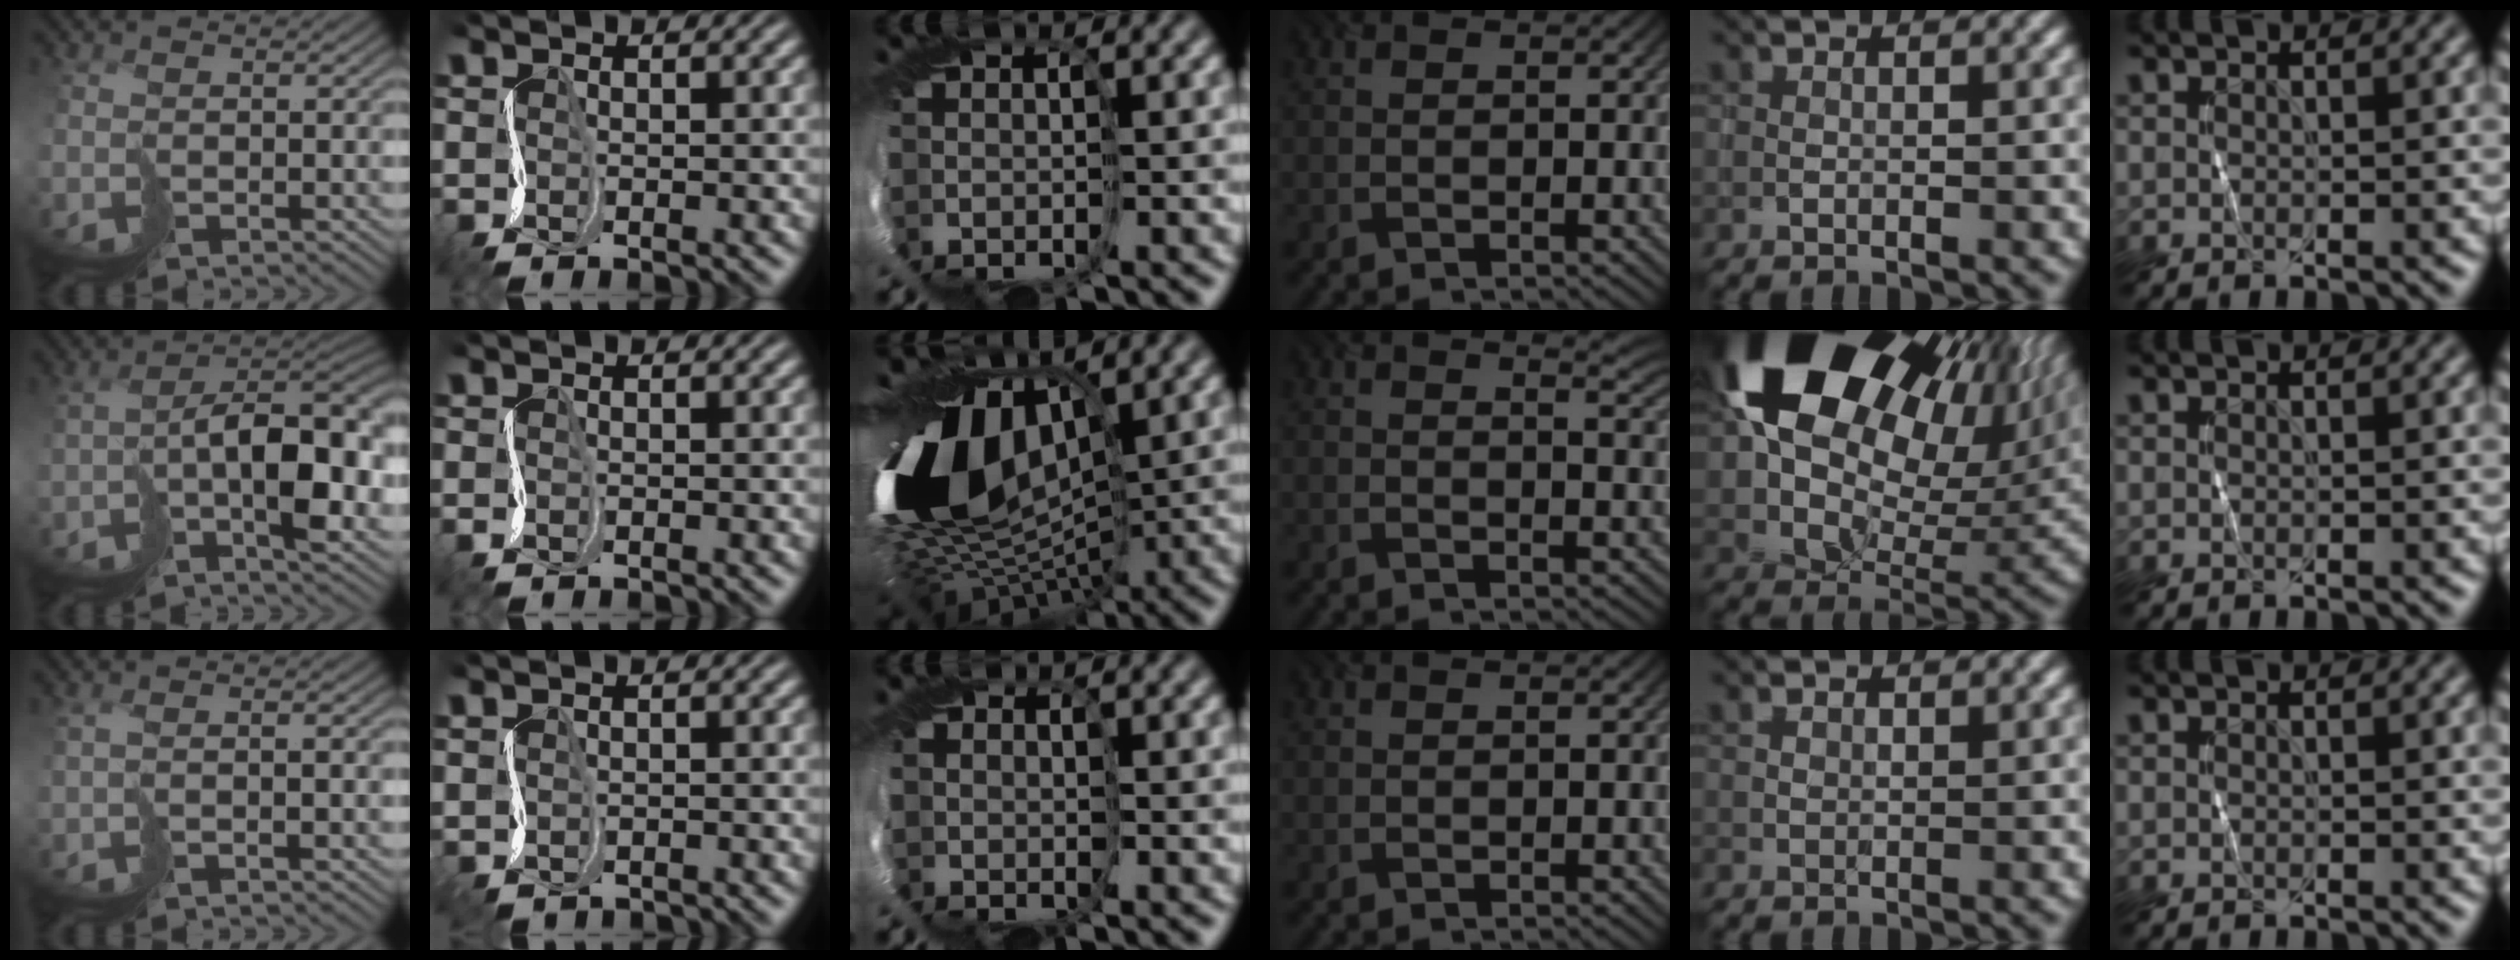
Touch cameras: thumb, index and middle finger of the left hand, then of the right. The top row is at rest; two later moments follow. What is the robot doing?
{"motion": "cut", "object": "wrapping paper"}